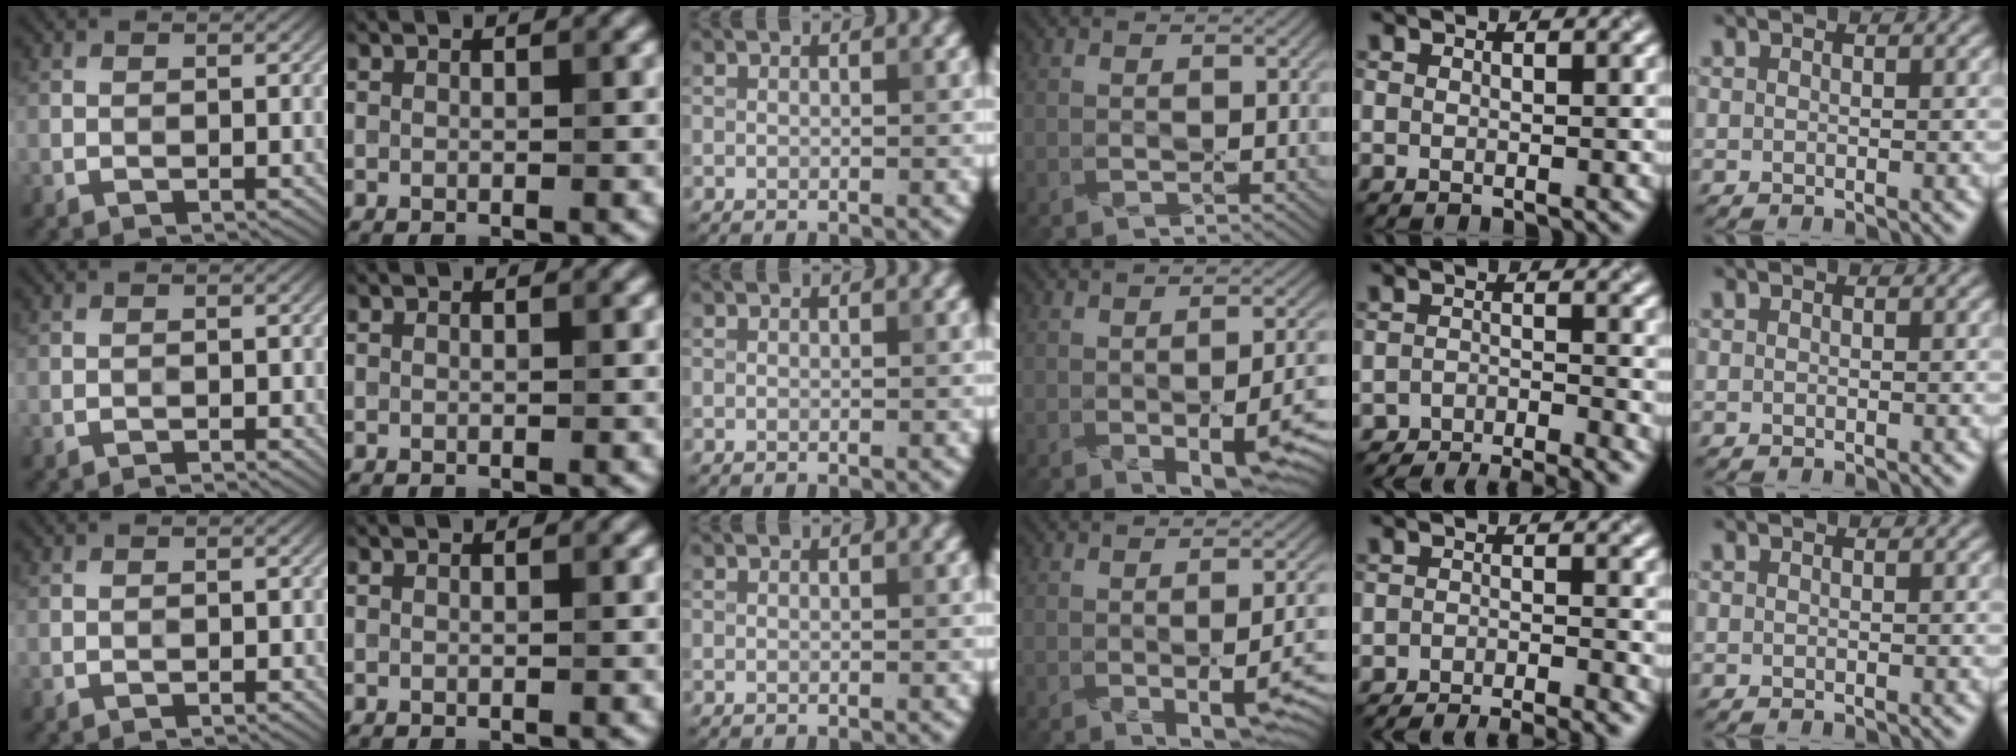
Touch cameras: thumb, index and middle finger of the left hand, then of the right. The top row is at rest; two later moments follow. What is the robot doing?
{"motion": "peel", "object": "plastic wrap"}